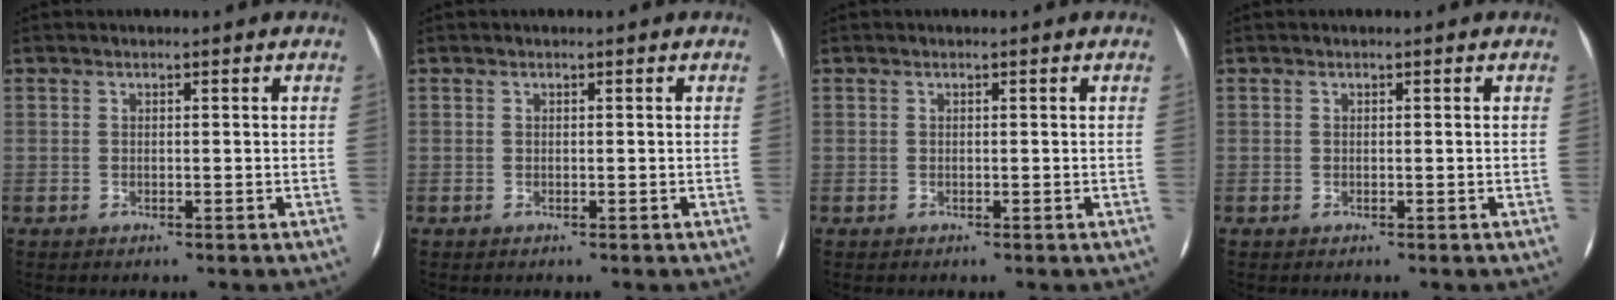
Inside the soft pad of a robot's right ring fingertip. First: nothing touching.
{"total": 0.0}
{"total": 0.0}
{"total": 0.0}